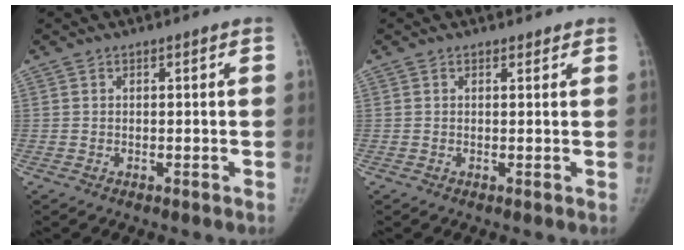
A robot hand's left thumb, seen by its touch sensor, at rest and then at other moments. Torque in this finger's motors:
{"motor_torque": [-0.16, -0.02, -0.07, 0.07, -0.02]}